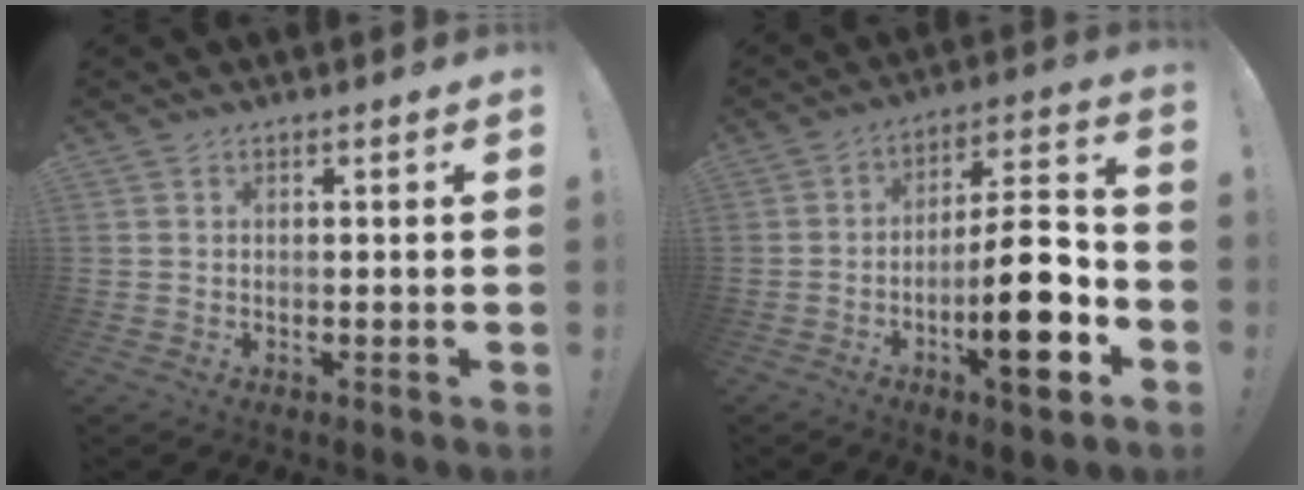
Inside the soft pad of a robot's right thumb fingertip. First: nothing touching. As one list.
[{"total": 18.6, "force": [-6.4, 5.1, 16.7], "torque": [-0.262, 0.034, -0.100]}]